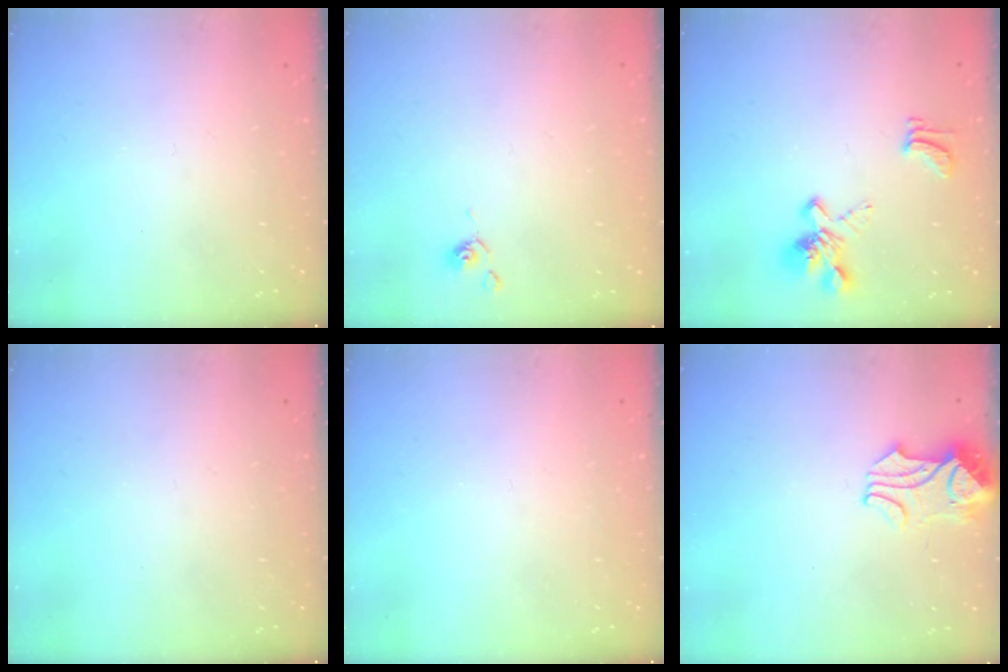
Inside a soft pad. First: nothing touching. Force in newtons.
{"total": 2.6, "press": 2.6, "slide": 0.4}
{"total": 4.2, "press": 4.0, "slide": 1.3}
{"total": 0.0}
{"total": 0.0}
{"total": 2.2, "press": 2.2, "slide": 0.6}